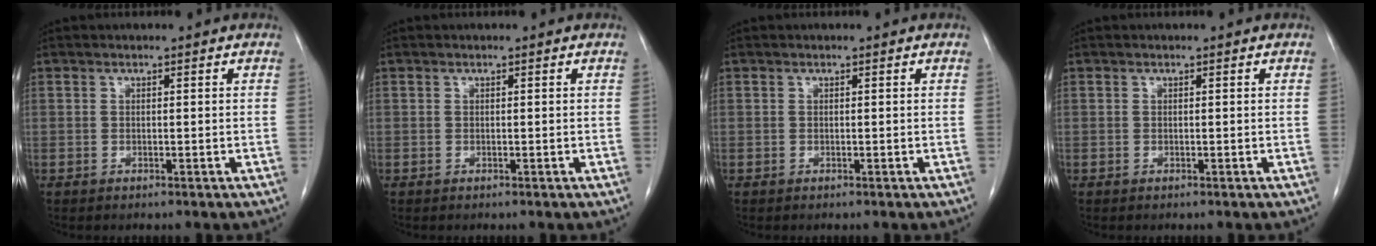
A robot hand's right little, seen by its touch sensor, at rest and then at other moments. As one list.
[{"total": 0.0}, {"total": 0.0}, {"total": 0.0}]